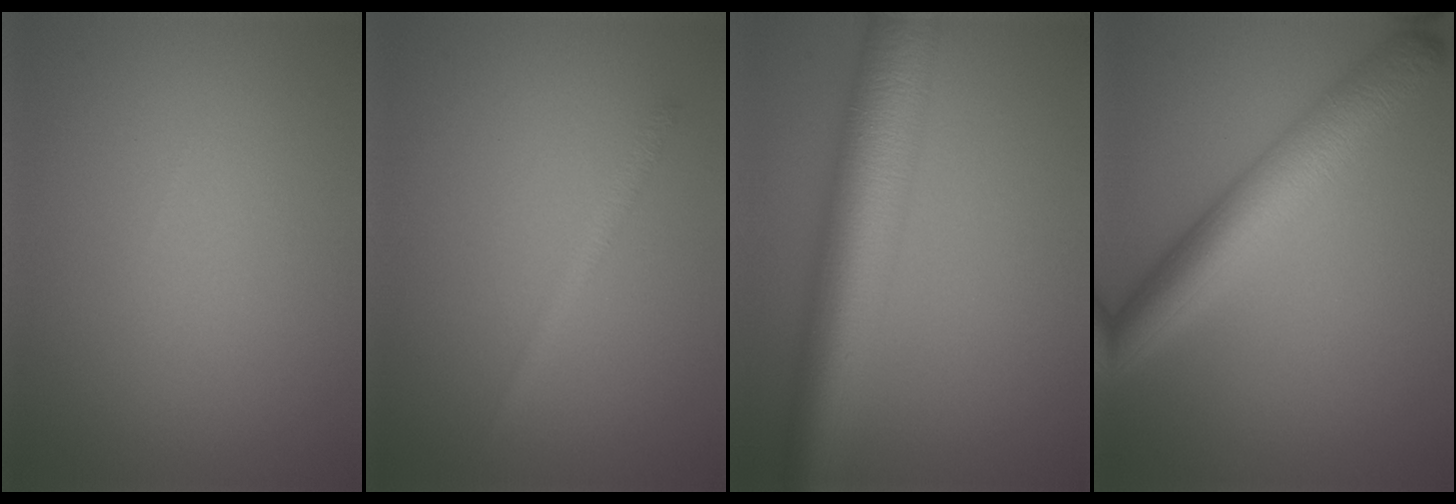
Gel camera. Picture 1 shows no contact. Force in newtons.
{"total": 1.3, "press": 1.3, "slide": 0.1}
{"total": 9.5, "press": 9.5, "slide": 0.1}
{"total": 6.7, "press": 6.7, "slide": 0.0}